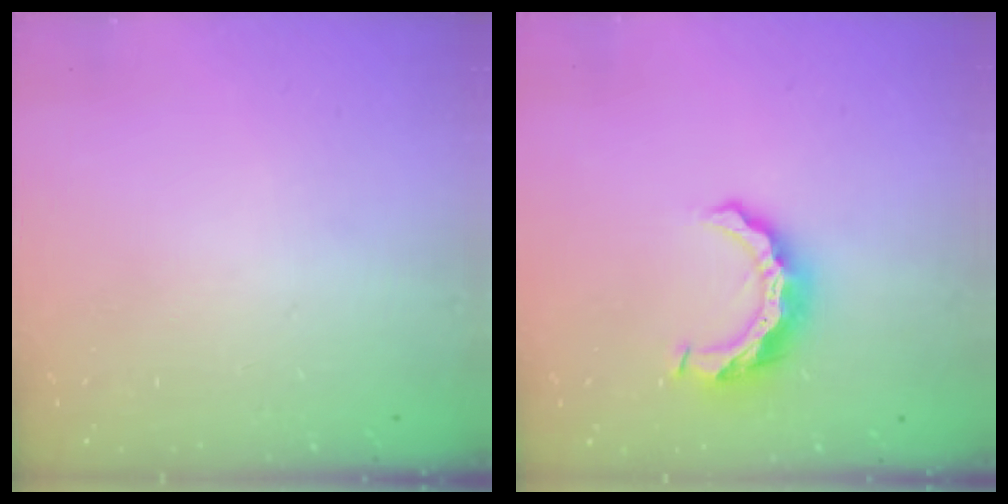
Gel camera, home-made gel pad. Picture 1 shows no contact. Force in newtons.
{"total": 9.6, "press": 9.5, "slide": 1.1}